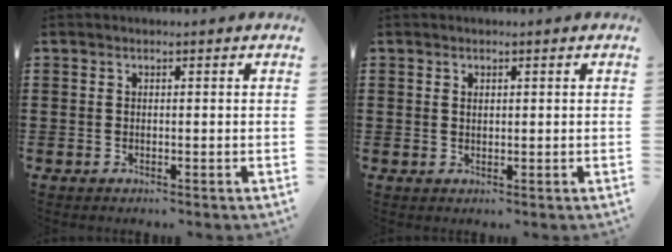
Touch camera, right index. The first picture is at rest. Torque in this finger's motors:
{"motor_torque": [-0.44, 0.56, -0.01, -0.01]}